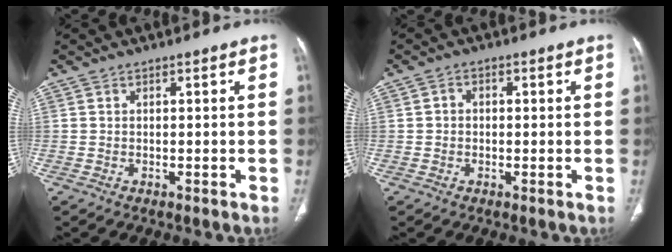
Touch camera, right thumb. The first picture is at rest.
{"total": 1.8, "force": [0.1, 1.5, 0.9], "torque": [-0.008, 0.009, -0.002]}